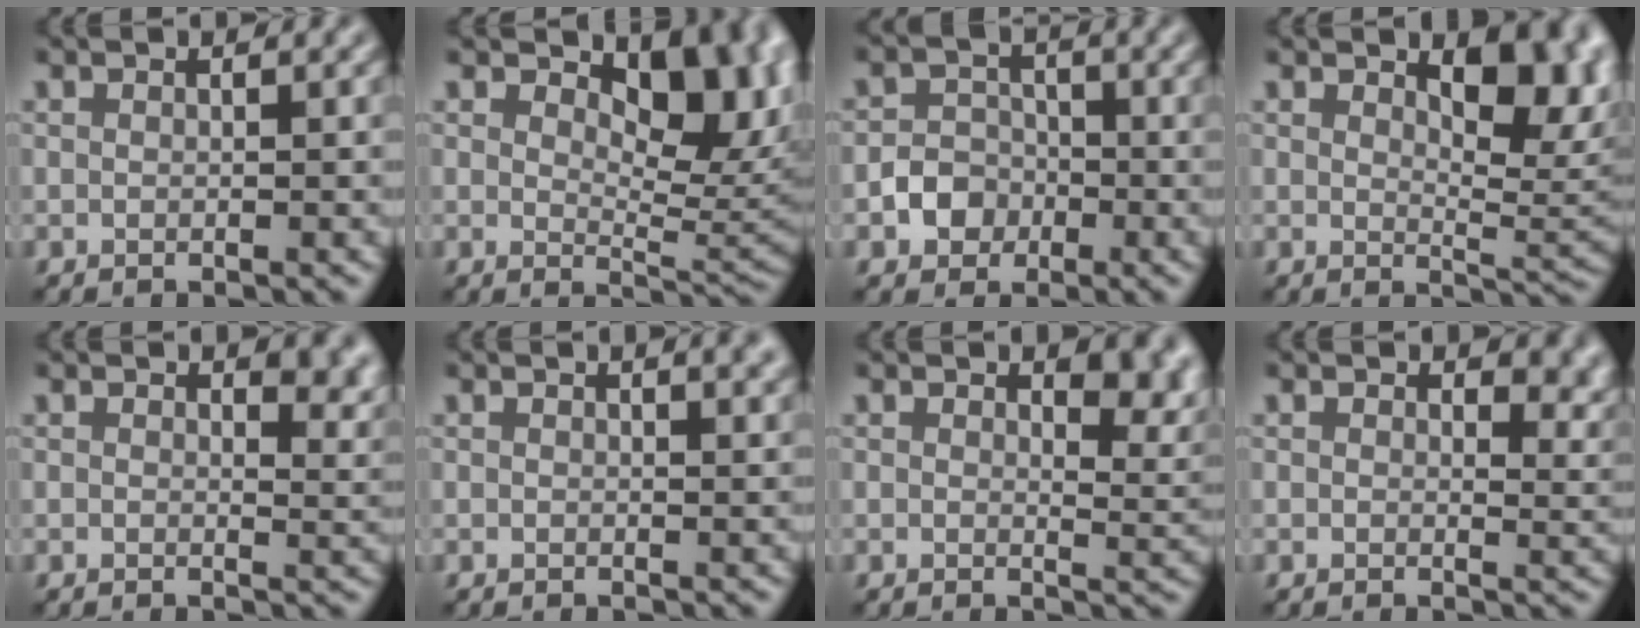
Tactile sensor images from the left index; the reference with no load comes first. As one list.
[{"total": 8.7, "force": [3.4, 4.6, 6.6], "torque": [-0.089, -0.011, 0.058]}, {"total": 2.7, "force": [-1.4, 2.2, 0.6], "torque": [-0.005, 0.005, -0.028]}, {"total": 6.6, "force": [2.5, 2.9, 5.4], "torque": [-0.073, -0.010, 0.041]}, {"total": 3.1, "force": [1.9, 1.4, 2.0], "torque": [-0.028, -0.006, 0.024]}, {"total": 2.5, "force": [1.7, 0.9, 1.5], "torque": [-0.004, 0.006, 0.017]}, {"total": 4.2, "force": [2.2, 2.0, 3.0], "torque": [-0.036, -0.008, 0.029]}, {"total": 3.4, "force": [2.0, 1.8, 2.1], "torque": [-0.026, -0.007, 0.023]}]